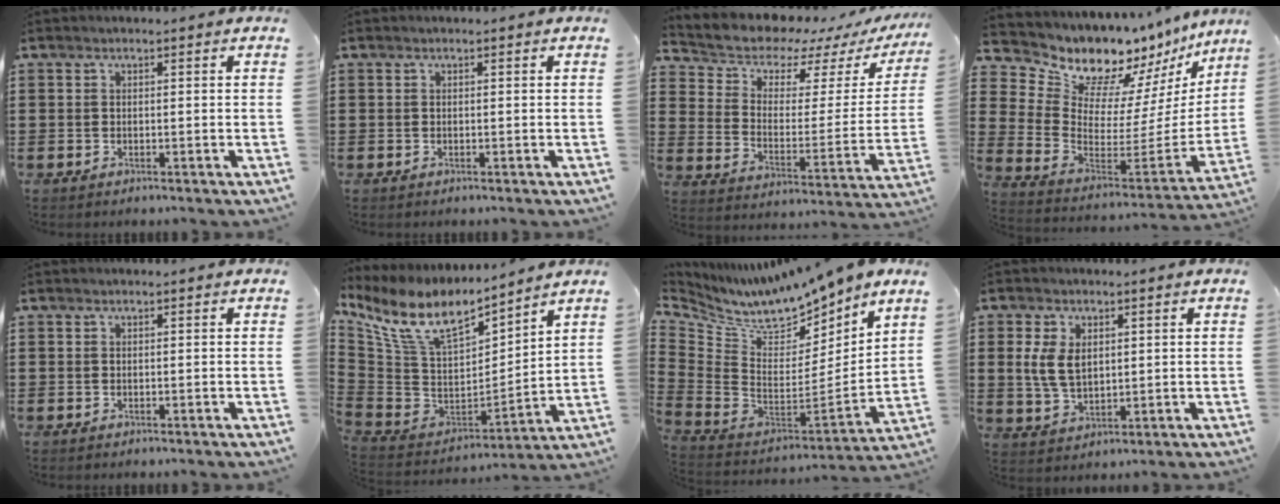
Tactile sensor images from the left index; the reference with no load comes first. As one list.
[{"total": 0.0}, {"total": 7.0, "force": [6.4, 2.4, 1.3], "torque": [-0.061, -0.052, 0.111]}, {"total": 10.5, "force": [9.4, 4.2, 2.0], "torque": [-0.073, -0.088, 0.163]}, {"total": 0.0}, {"total": 10.8, "force": [7.5, 4.1, 6.6], "torque": [-0.164, -0.047, 0.131]}, {"total": 8.7, "force": [8.0, 1.7, 2.9], "torque": [-0.093, -0.074, 0.137]}, {"total": 5.6, "force": [1.2, 3.5, 4.2], "torque": [-0.105, 0.006, 0.018]}]